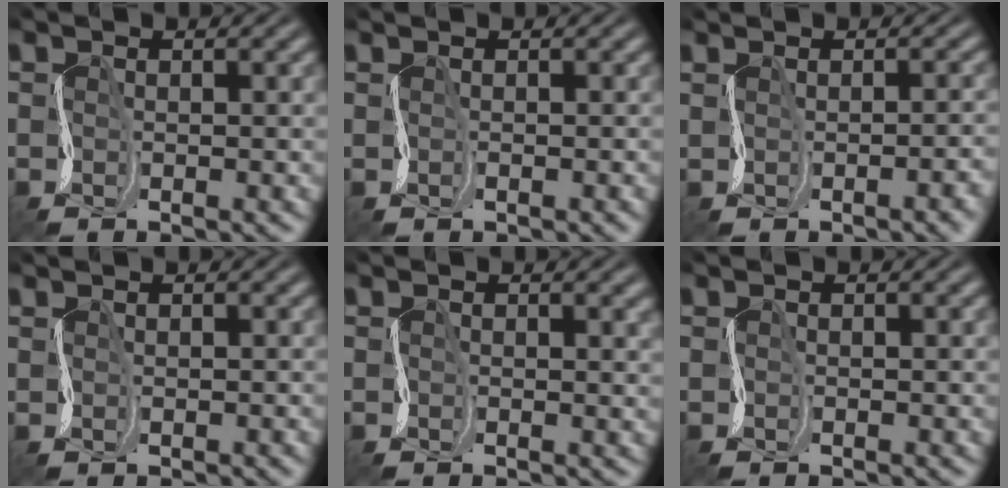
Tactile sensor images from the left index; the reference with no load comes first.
{"total": 0.8, "force": [0.2, -0.3, -0.8], "torque": [0.008, 0.000, 0.004]}
{"total": 2.8, "force": [-0.7, 1.4, 2.3], "torque": [-0.002, 0.007, 0.004]}
{"total": 0.8, "force": [0.5, -0.1, -0.6], "torque": [0.008, 0.002, 0.011]}
{"total": 1.4, "force": [0.6, 0.8, 1.0], "torque": [-0.002, 0.005, 0.008]}
{"total": 0.0}